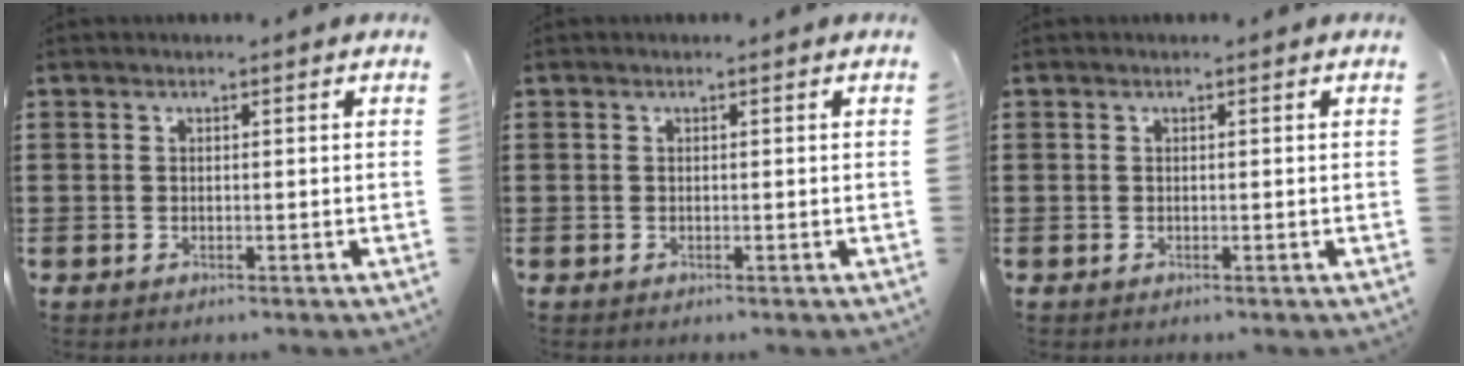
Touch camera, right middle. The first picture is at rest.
{"total": 0.0}
{"total": 0.0}